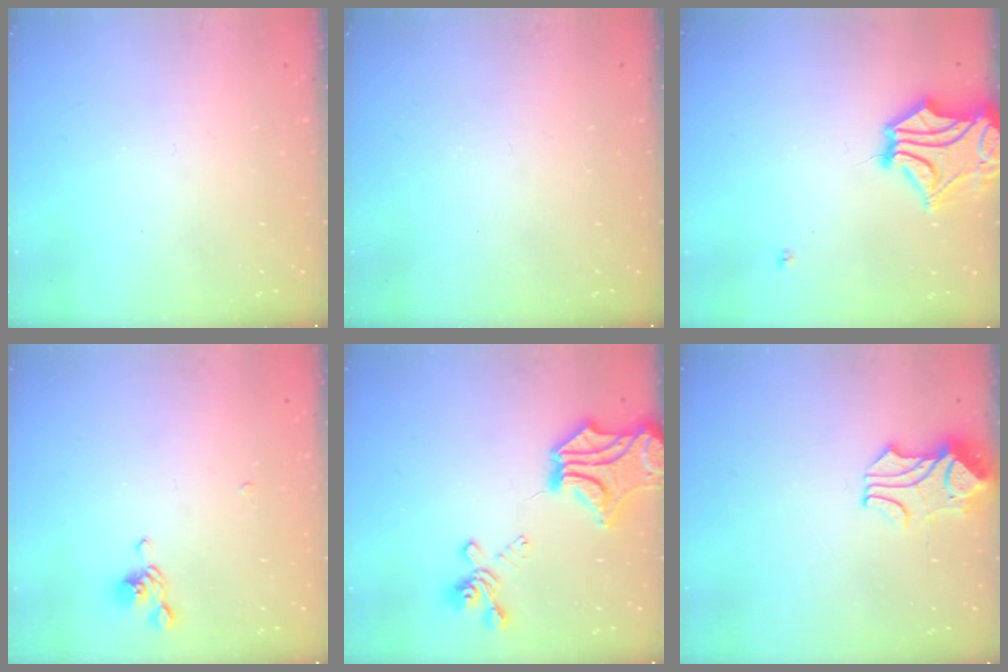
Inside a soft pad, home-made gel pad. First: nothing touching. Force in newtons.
{"total": 0.0}
{"total": 4.9, "press": 4.4, "slide": 2.0}
{"total": 3.5, "press": 3.5, "slide": 0.1}
{"total": 8.9, "press": 7.7, "slide": 4.5}
{"total": 2.0, "press": 1.8, "slide": 1.0}